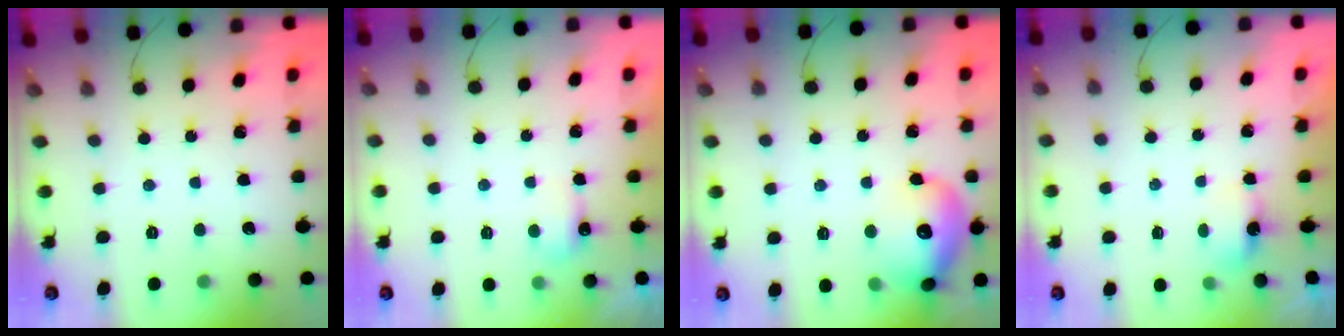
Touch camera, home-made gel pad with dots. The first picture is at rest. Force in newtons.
{"total": 4.0, "press": 3.9, "slide": 0.7}
{"total": 15.1, "press": 15.0, "slide": 1.6}
{"total": 3.9, "press": 3.8, "slide": 1.0}